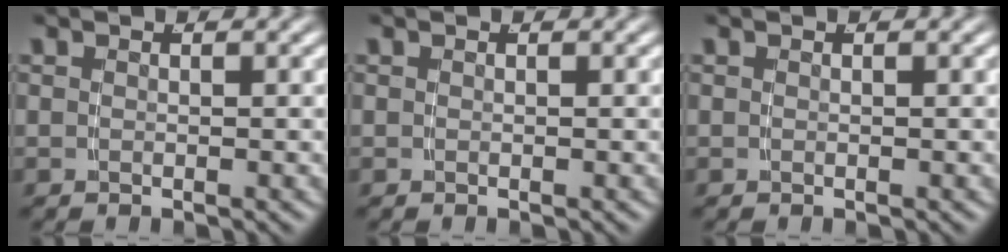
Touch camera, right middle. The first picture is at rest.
{"total": 0.0}
{"total": 0.0}